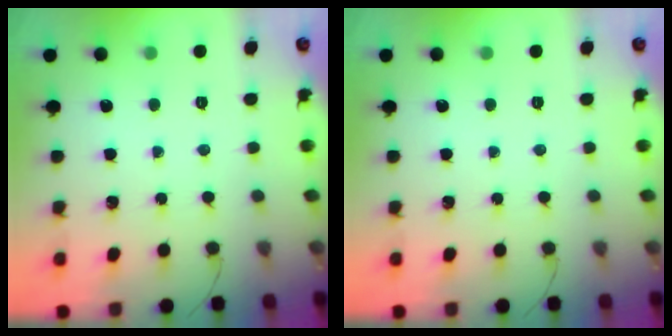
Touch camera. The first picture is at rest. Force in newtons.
{"total": 0.0}